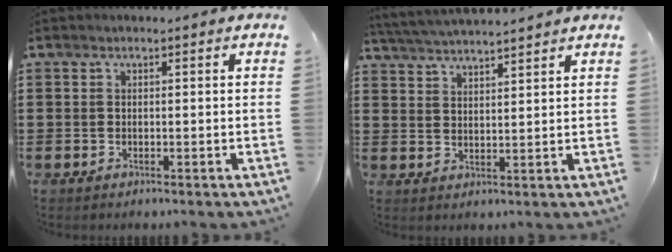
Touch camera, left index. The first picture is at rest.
{"total": 3.6, "force": [3.5, -0.5, 0.4], "torque": [-0.020, -0.016, 0.062]}